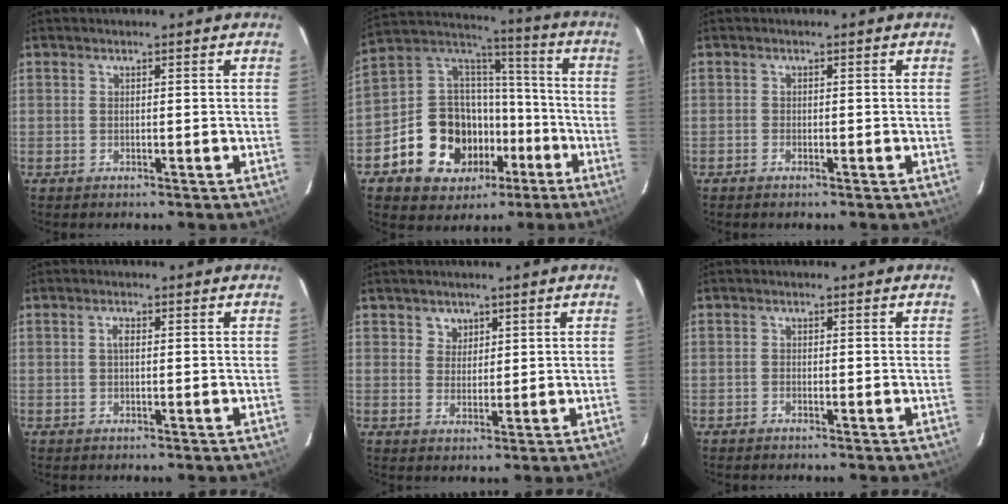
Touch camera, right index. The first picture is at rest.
{"total": 18.0, "force": [-7.2, 14.9, 7.1], "torque": [-0.172, 0.052, -0.097]}
{"total": 0.7, "force": [-0.6, 0.3, 0.1], "torque": [-0.005, 0.000, -0.013]}
{"total": 1.2, "force": [0.1, 0.5, 1.0], "torque": [-0.020, 0.005, -0.001]}
{"total": 2.9, "force": [1.6, 2.4, 0.1], "torque": [0.011, 0.011, 0.029]}
{"total": 0.6, "force": [-0.5, 0.2, 0.1], "torque": [-0.005, 0.002, -0.012]}